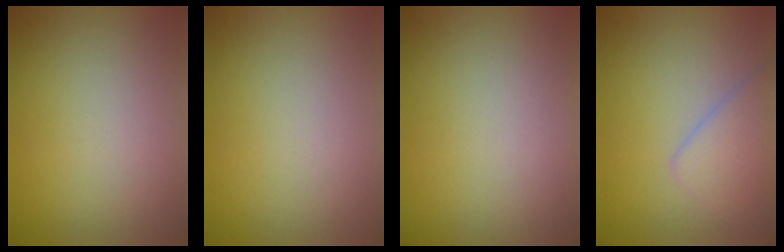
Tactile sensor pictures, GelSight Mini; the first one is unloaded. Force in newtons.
{"total": 0.0}
{"total": 0.0}
{"total": 2.6, "press": 2.6, "slide": 0.1}